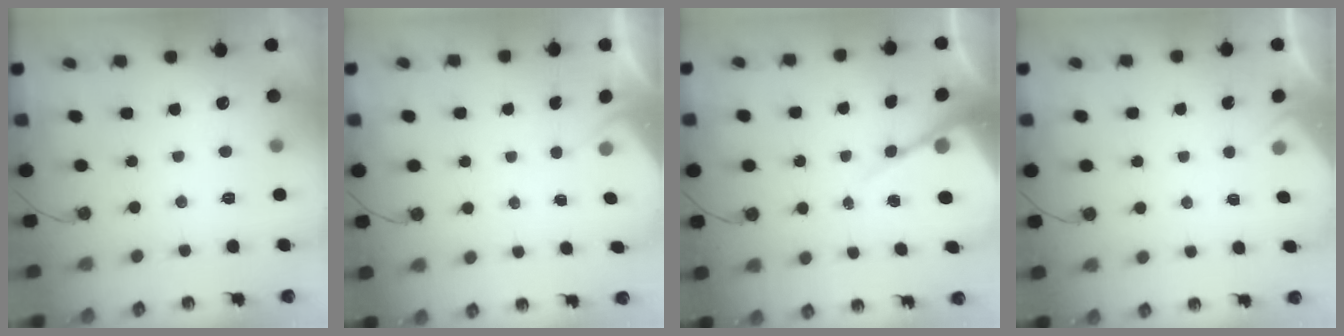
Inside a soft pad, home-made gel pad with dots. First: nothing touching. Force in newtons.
{"total": 2.0, "press": 1.9, "slide": 0.4}
{"total": 8.4, "press": 8.4, "slide": 0.5}
{"total": 1.8, "press": 1.8, "slide": 0.4}